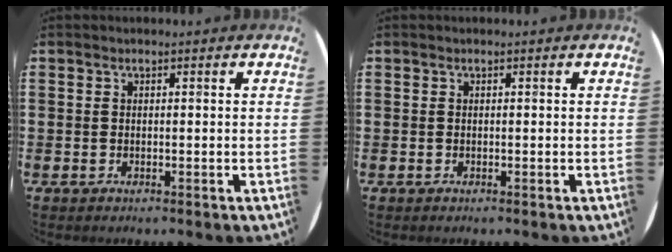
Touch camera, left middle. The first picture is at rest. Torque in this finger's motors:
{"motor_torque": [0.22, -0.16, 0.02, 0.02]}